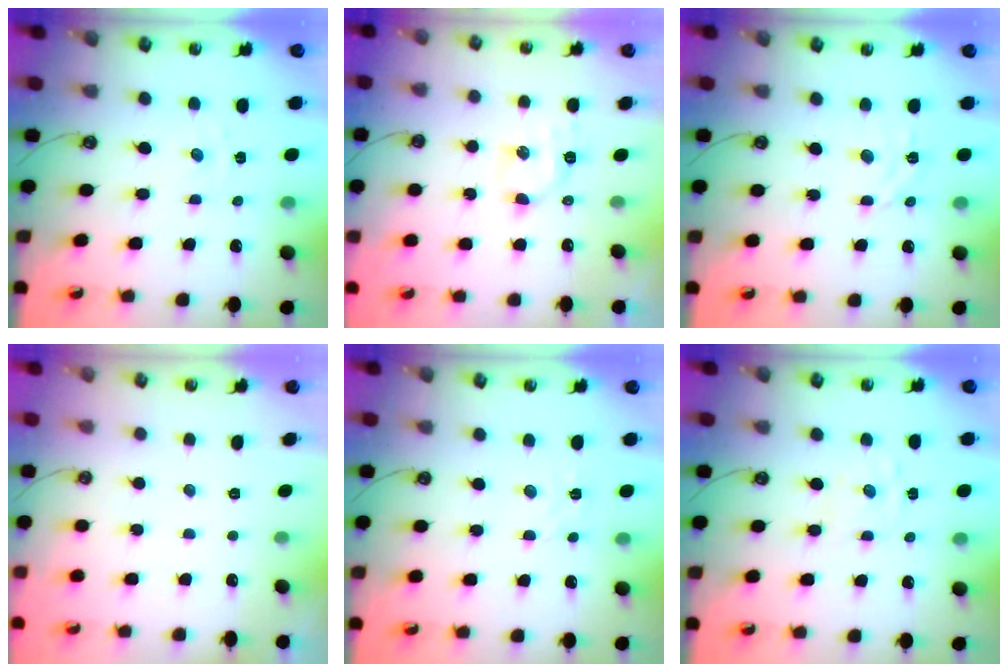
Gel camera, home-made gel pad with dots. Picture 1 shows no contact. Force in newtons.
{"total": 5.3, "press": 5.2, "slide": 0.5}
{"total": 6.9, "press": 6.9, "slide": 0.5}
{"total": 0.0}
{"total": 2.9, "press": 2.8, "slide": 0.6}
{"total": 1.5, "press": 1.5, "slide": 0.3}